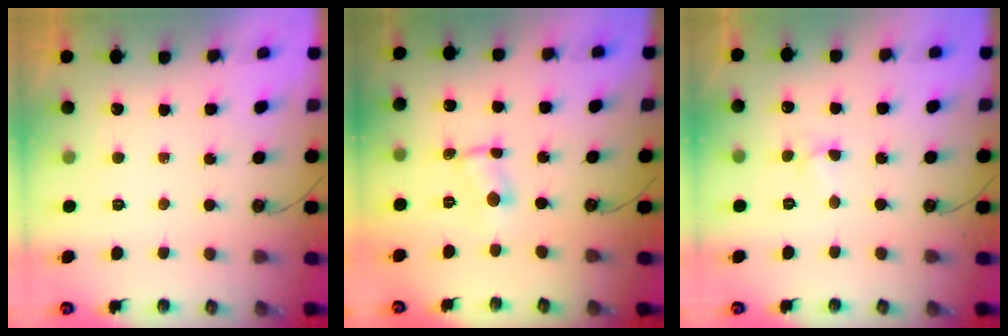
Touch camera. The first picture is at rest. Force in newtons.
{"total": 1.0, "press": 0.6, "slide": 0.8}
{"total": 3.5, "press": 3.4, "slide": 0.5}